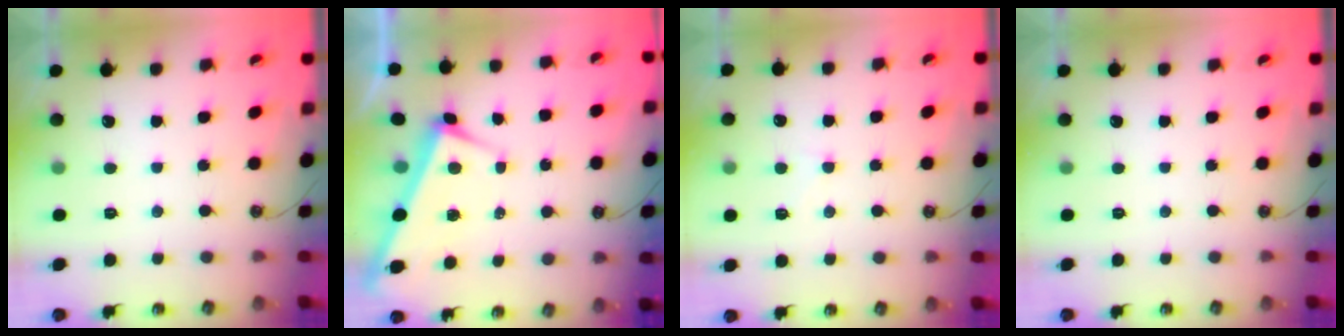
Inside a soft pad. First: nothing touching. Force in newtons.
{"total": 3.8, "press": 3.8, "slide": 0.1}
{"total": 0.9, "press": 0.4, "slide": 0.8}
{"total": 0.0}